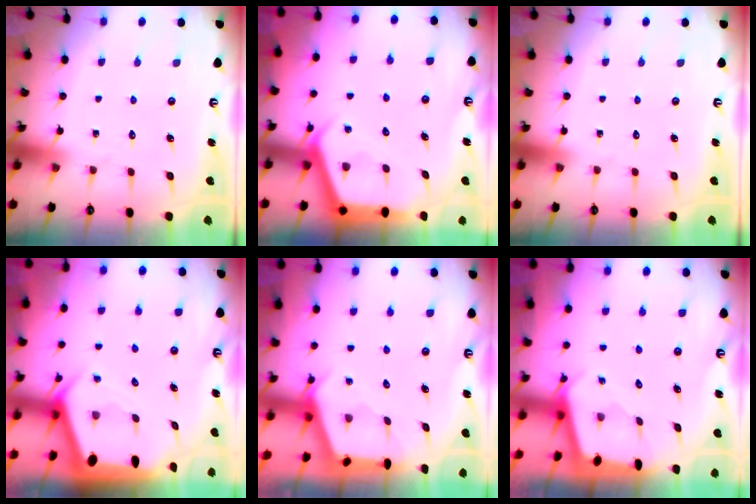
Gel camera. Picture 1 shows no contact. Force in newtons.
{"total": 3.9, "press": 3.8, "slide": 0.4}
{"total": 0.0}
{"total": 3.0, "press": 2.9, "slide": 0.4}
{"total": 2.5, "press": 2.5, "slide": 0.3}
{"total": 1.8, "press": 1.8, "slide": 0.2}